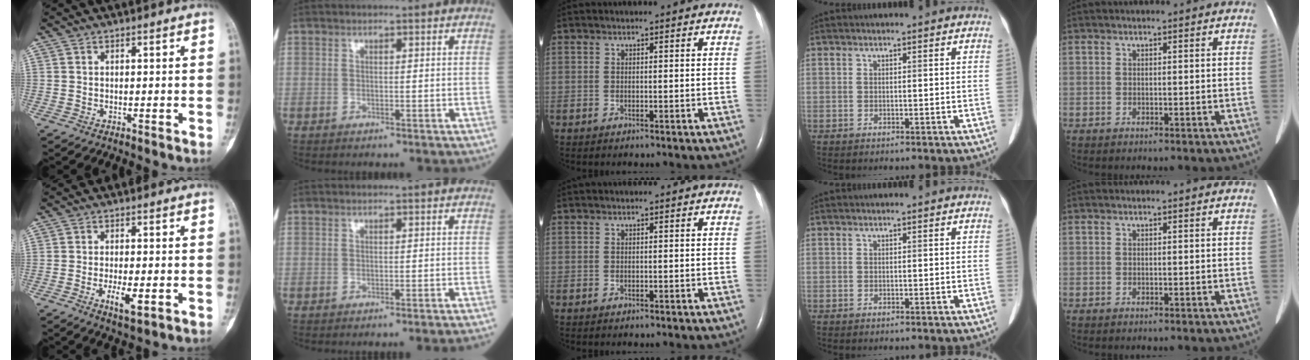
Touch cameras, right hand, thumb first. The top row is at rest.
{"thumb": {"total": 5.3, "force": [-1.9, 1.8, 4.6], "torque": [-0.081, -0.004, -0.027]}, "index": {"total": 4.9, "force": [-4.5, -1.2, 1.4], "torque": [-0.008, -0.012, -0.052]}}